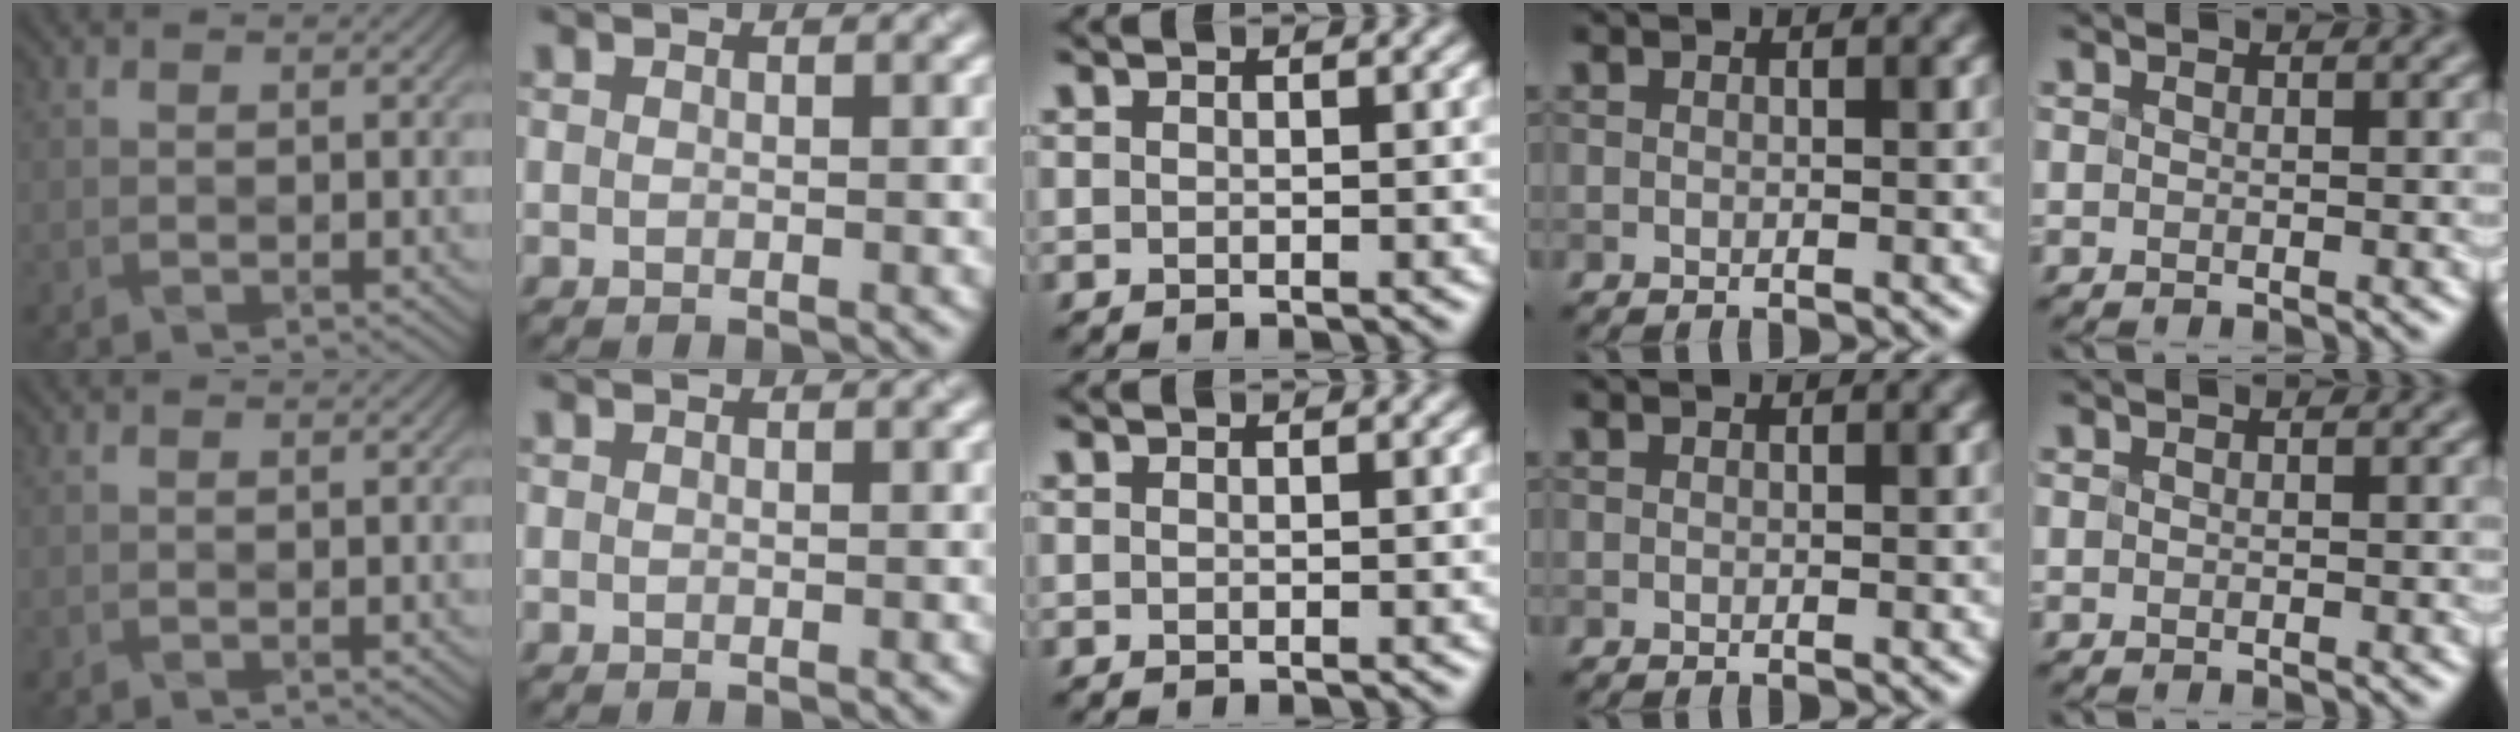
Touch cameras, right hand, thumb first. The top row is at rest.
{}